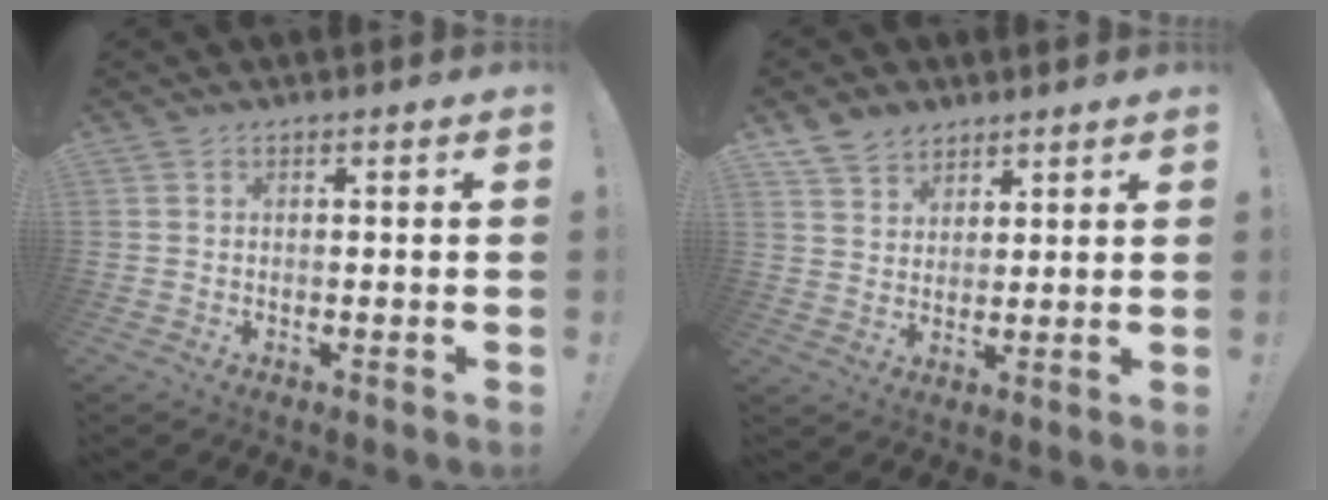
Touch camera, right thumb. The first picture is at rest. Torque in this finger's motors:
{"motor_torque": [0.04, 0.10, 0.19, 0.18, 0.00]}